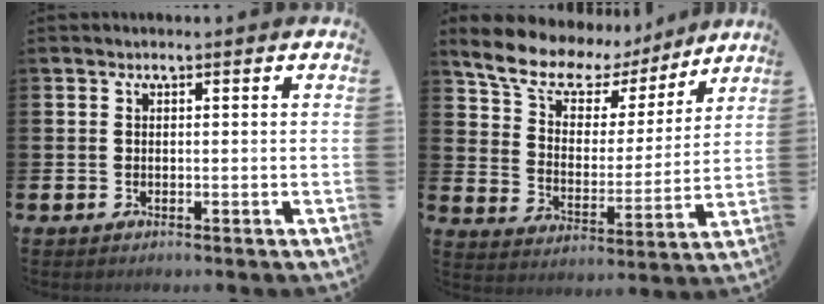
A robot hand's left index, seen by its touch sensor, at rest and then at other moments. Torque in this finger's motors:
{"motor_torque": [1.13, -1.01, 0.65, 0.04]}